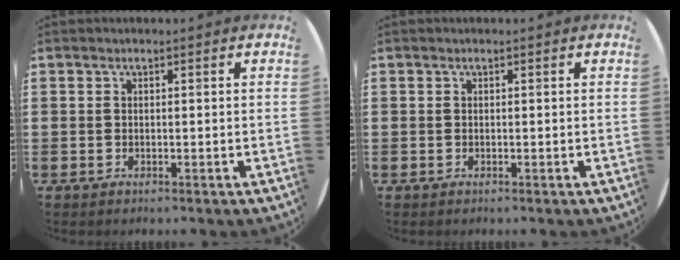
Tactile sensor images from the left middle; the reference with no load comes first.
{"total": 0.0}